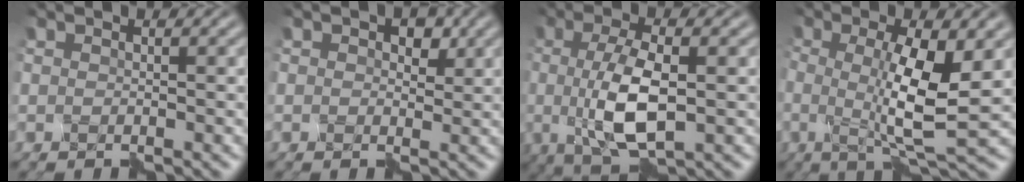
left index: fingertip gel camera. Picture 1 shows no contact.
{"total": 2.1, "force": [0.6, 1.6, 1.3], "torque": [-0.014, 0.003, 0.010]}
{"total": 5.9, "force": [-0.2, 1.8, 5.6], "torque": [-0.124, -0.001, -0.001]}
{"total": 6.9, "force": [0.1, 1.2, 6.8], "torque": [-0.124, -0.007, 0.007]}